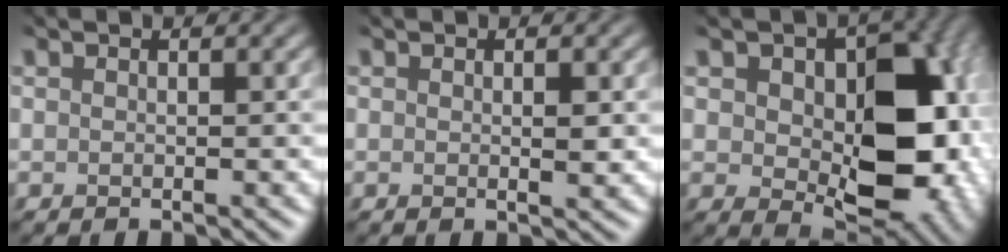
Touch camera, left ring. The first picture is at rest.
{"total": 1.2, "force": [0.1, 0.3, 1.1], "torque": [-0.017, -0.003, 0.007]}
{"total": 11.7, "force": [0.1, 7.7, 8.7], "torque": [-0.117, -0.011, 0.010]}